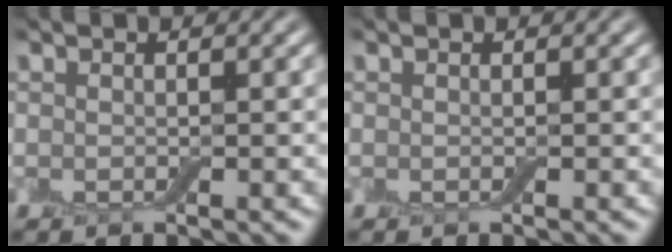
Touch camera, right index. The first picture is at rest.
{"total": 0.0}